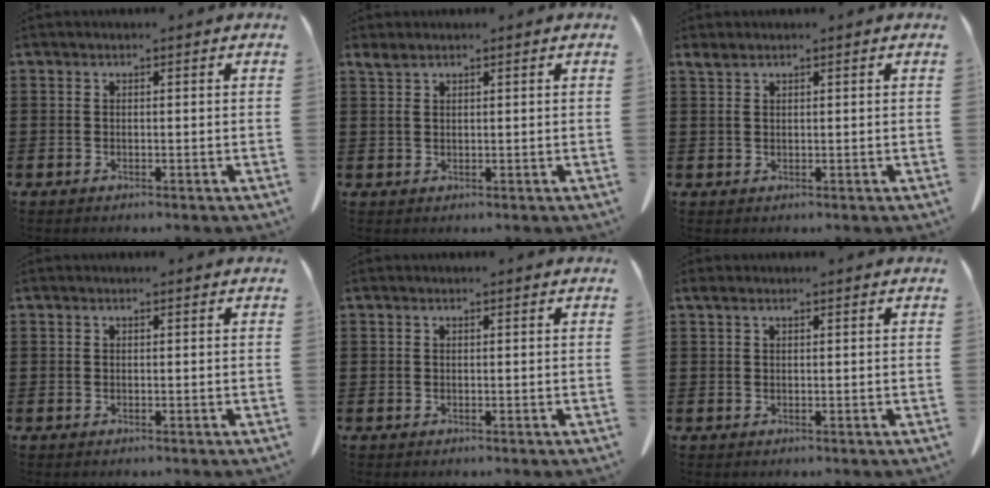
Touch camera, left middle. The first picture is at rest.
{"total": 1.5, "force": [1.1, 0.5, 1.0], "torque": [-0.025, 0.000, 0.021]}
{"total": 1.3, "force": [0.9, 0.5, 0.8], "torque": [-0.022, 0.001, 0.017]}
{"total": 0.0}
{"total": 0.0}
{"total": 0.7, "force": [0.4, 0.2, 0.5], "torque": [-0.012, 0.002, 0.007]}